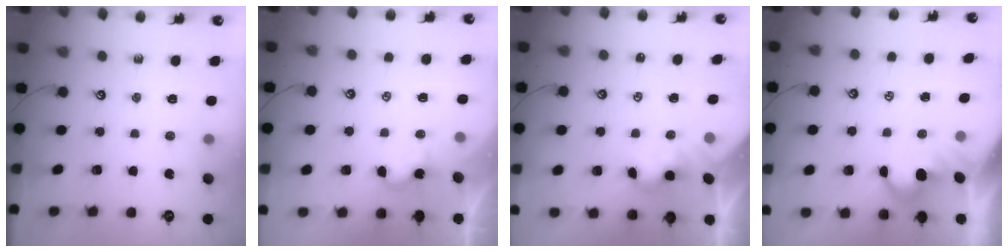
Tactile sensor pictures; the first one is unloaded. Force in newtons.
{"total": 2.8, "press": 2.7, "slide": 0.3}
{"total": 2.4, "press": 2.4, "slide": 0.2}
{"total": 0.9, "press": 0.6, "slide": 0.7}